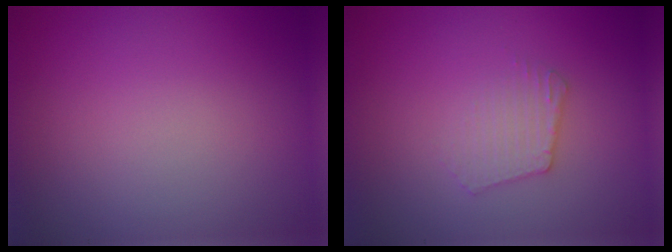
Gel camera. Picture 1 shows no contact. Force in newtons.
{"total": 2.1, "press": 2.0, "slide": 0.4}